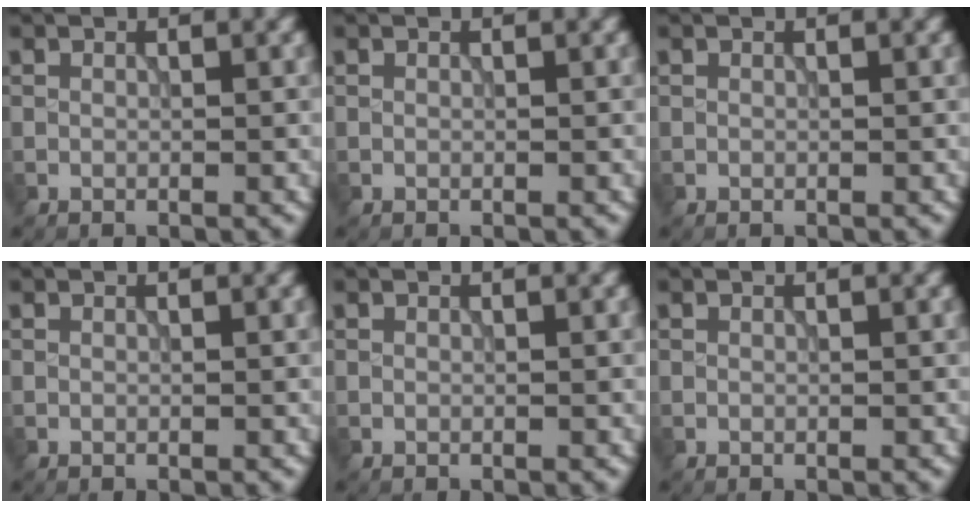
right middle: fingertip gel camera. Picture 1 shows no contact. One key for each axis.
{"total": 0.0}
{"total": 0.0}
{"total": 0.0}
{"total": 0.0}
{"total": 0.0}